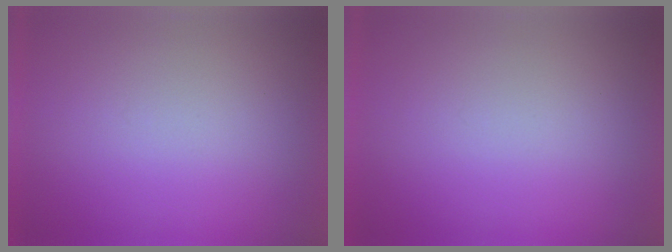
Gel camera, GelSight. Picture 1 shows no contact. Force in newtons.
{"total": 0.0}